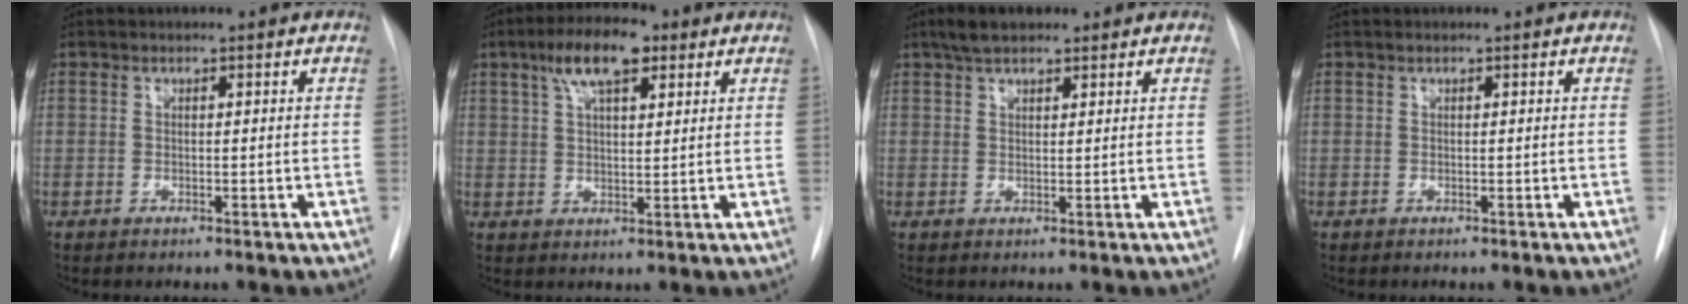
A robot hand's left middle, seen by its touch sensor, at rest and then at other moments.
{"total": 8.3, "force": [4.5, 2.6, 6.4], "torque": [-0.121, 0.020, 0.077]}
{"total": 4.4, "force": [3.2, 1.7, 2.5], "torque": [-0.052, 0.015, 0.056]}
{"total": 0.0}